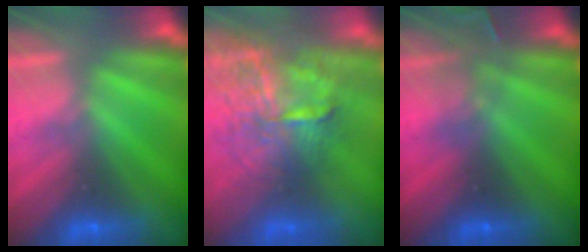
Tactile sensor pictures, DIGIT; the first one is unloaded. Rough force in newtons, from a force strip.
{"total": 7.2}
{"total": 3.0}